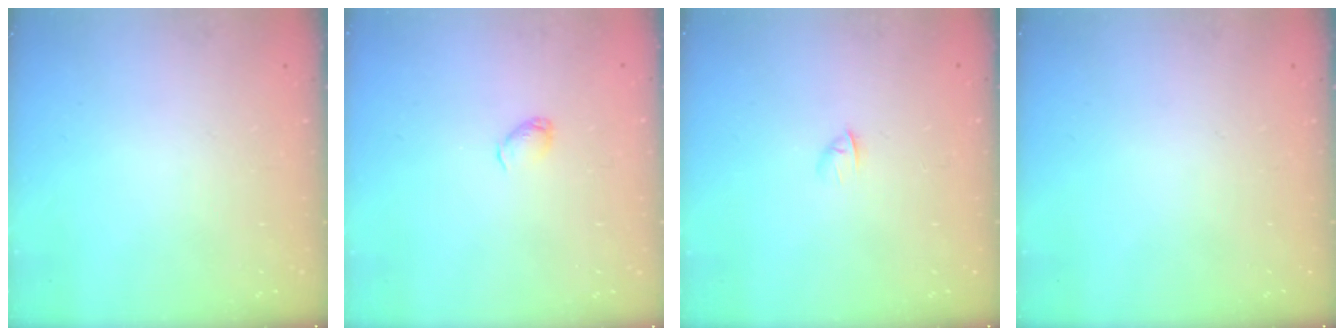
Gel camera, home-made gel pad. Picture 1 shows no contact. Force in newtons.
{"total": 2.9, "press": 2.9, "slide": 0.5}
{"total": 2.8, "press": 2.7, "slide": 0.7}
{"total": 0.0}